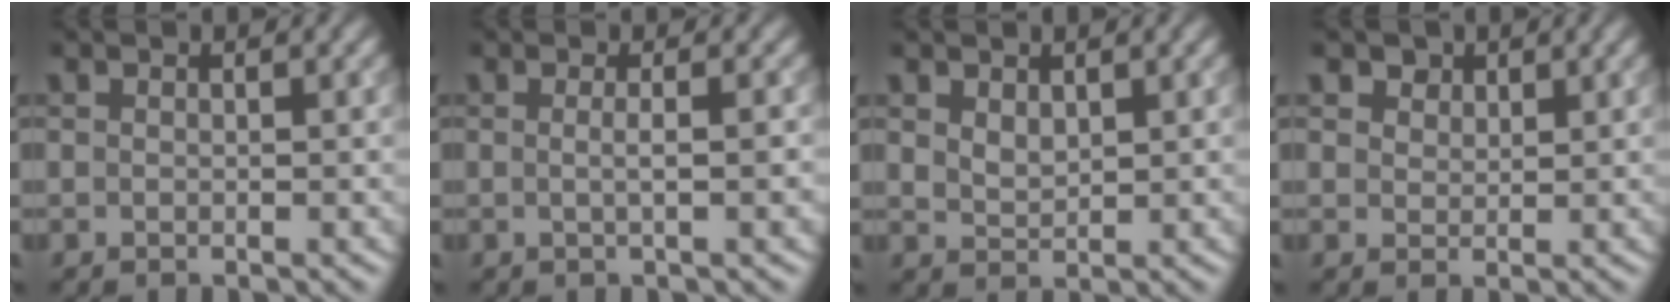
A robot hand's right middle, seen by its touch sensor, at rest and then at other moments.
{"total": 2.1, "force": [-0.1, 0.5, 2.0], "torque": [-0.029, -0.001, -0.007]}
{"total": 1.6, "force": [0.9, 1.0, 1.0], "torque": [-0.021, -0.002, 0.022]}
{"total": 2.6, "force": [1.8, 1.6, 0.8], "torque": [-0.023, -0.007, 0.031]}